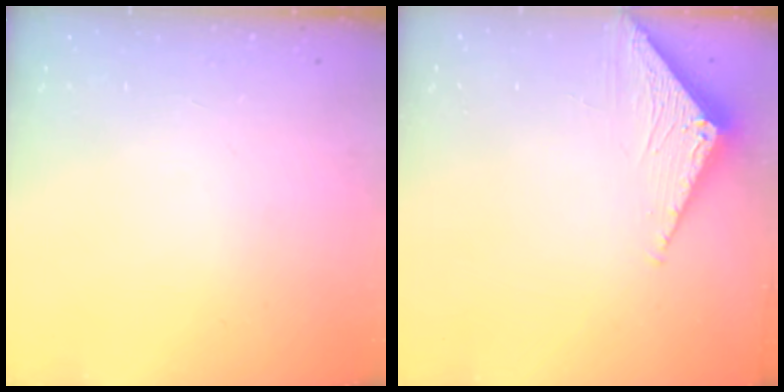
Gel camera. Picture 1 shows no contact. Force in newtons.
{"total": 3.3, "press": 3.3, "slide": 0.2}